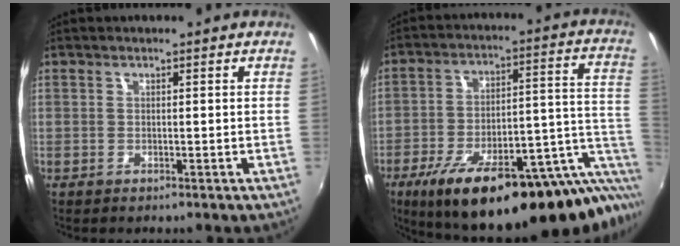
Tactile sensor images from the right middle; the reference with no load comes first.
{"total": 30.1, "force": [-20.8, 7.1, 20.5], "torque": [-0.265, -0.031, -0.291]}